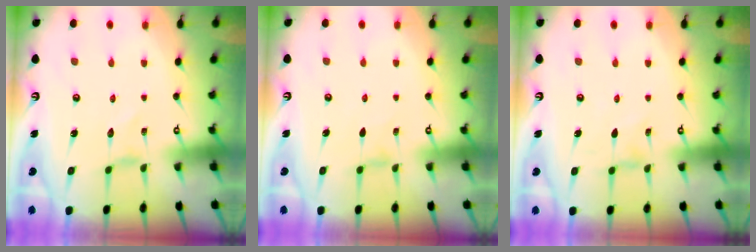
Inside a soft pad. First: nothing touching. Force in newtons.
{"total": 1.4, "press": 1.3, "slide": 0.4}
{"total": 0.0}